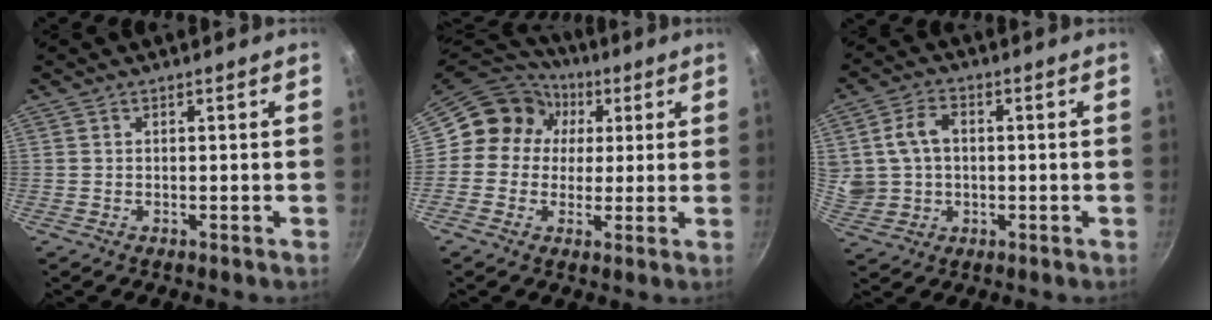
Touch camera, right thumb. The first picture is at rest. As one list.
[{"total": 12.5, "force": [2.7, 11.3, 4.7], "torque": [-0.051, 0.021, 0.023]}, {"total": 9.4, "force": [1.1, 7.4, 5.8], "torque": [-0.095, 0.008, 0.026]}]